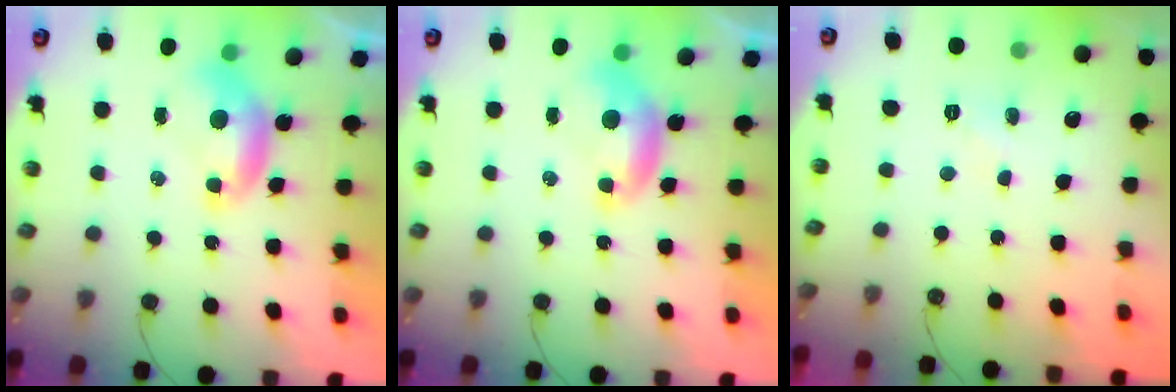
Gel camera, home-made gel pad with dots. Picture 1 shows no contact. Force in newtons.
{"total": 0.0}
{"total": 1.3, "press": 1.2, "slide": 0.4}